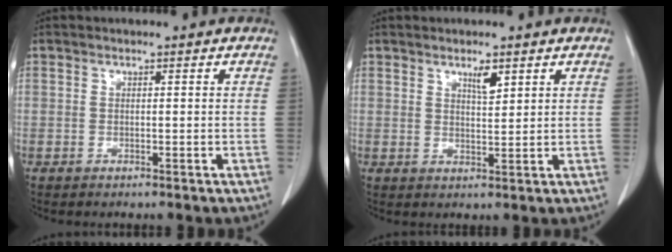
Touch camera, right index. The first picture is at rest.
{"total": 2.7, "force": [1.7, 0.6, 2.0], "torque": [-0.036, -0.003, 0.032]}